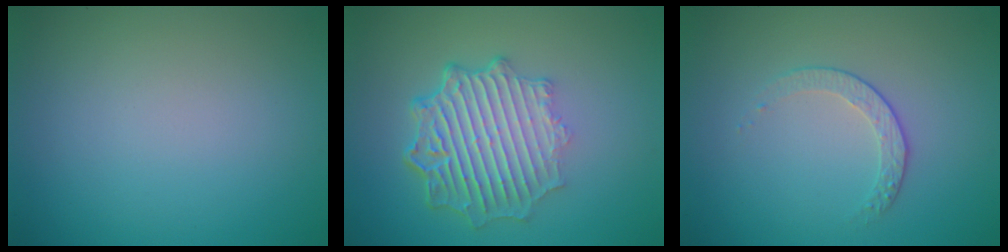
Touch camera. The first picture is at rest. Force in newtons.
{"total": 6.9, "press": 5.0, "slide": 4.7}
{"total": 1.6, "press": 1.0, "slide": 1.3}